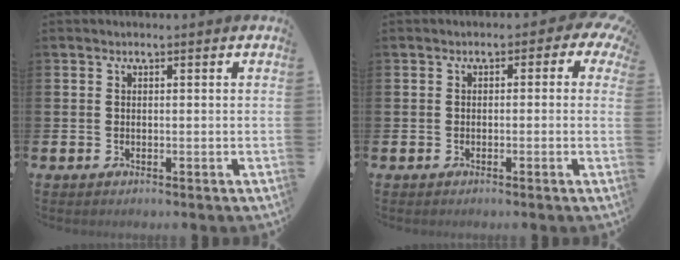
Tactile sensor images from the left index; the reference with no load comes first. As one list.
[{"total": 1.6, "force": [-1.0, 1.0, 0.8], "torque": [-0.016, 0.006, -0.026]}]